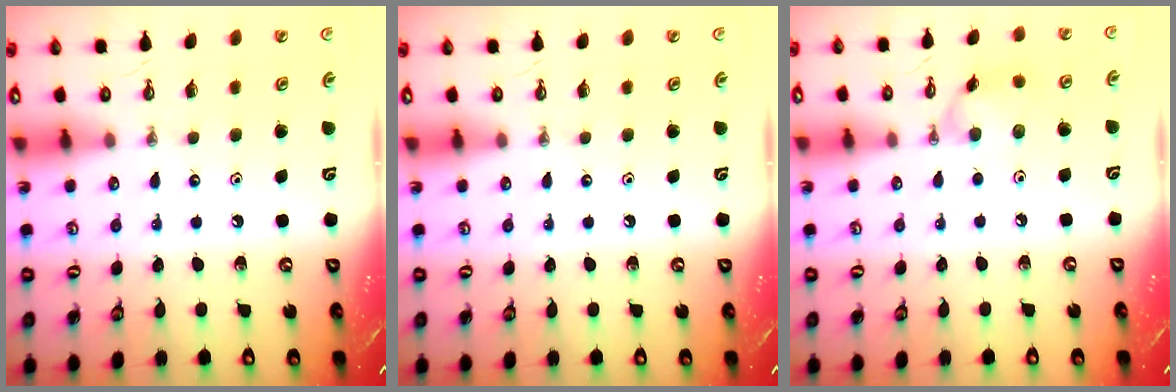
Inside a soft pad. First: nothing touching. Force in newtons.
{"total": 0.0}
{"total": 7.8, "press": 7.8, "slide": 0.8}